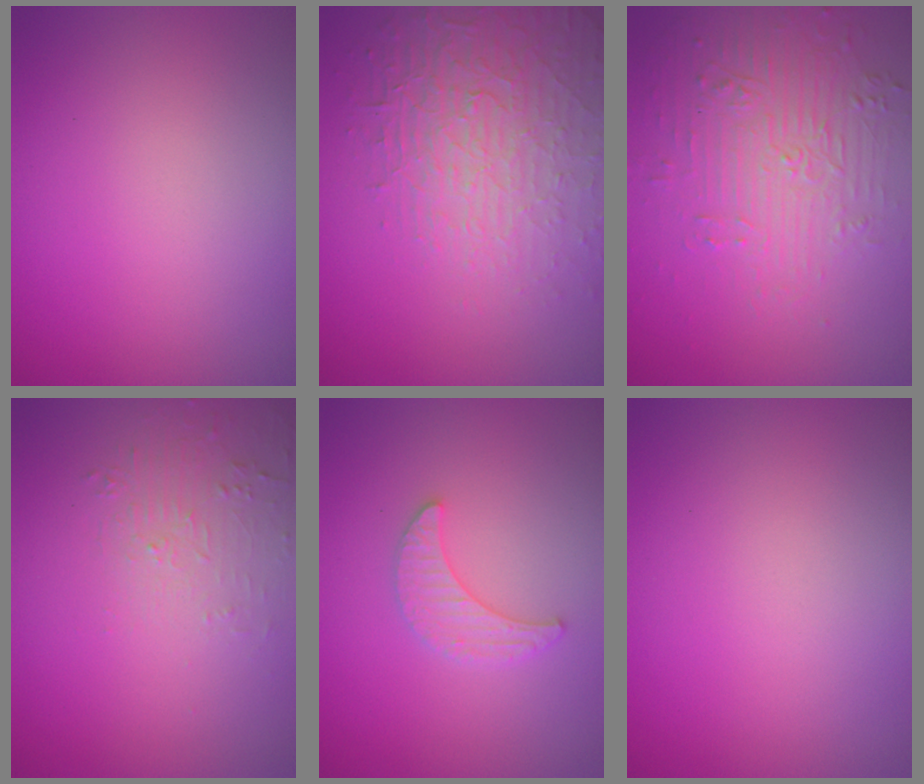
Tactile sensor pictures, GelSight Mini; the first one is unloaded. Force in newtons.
{"total": 4.2, "press": 4.0, "slide": 1.2}
{"total": 4.4, "press": 3.4, "slide": 2.8}
{"total": 1.7, "press": 0.5, "slide": 1.7}
{"total": 2.2, "press": 2.2, "slide": 0.5}
{"total": 0.0}